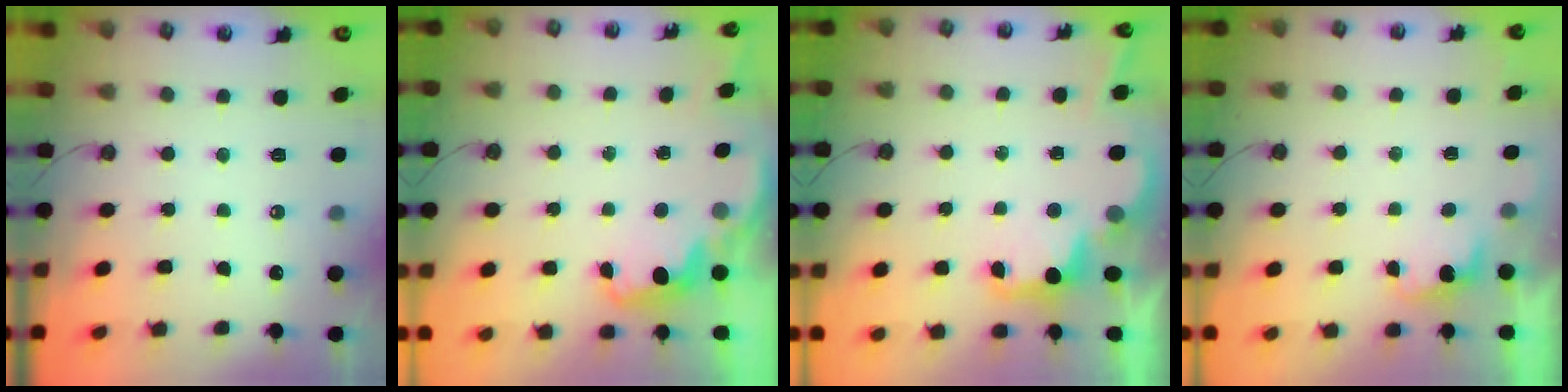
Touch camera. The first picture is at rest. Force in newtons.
{"total": 2.3, "press": 2.3, "slide": 0.5}
{"total": 2.7, "press": 2.5, "slide": 0.8}
{"total": 1.4, "press": 1.1, "slide": 0.8}